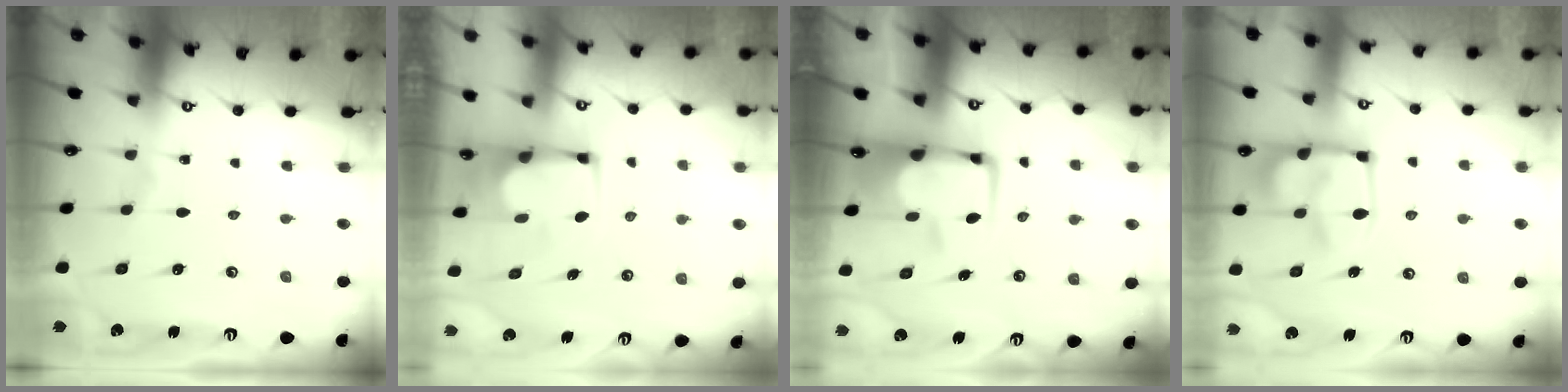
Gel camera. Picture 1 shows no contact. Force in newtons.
{"total": 2.4, "press": 2.4, "slide": 0.2}
{"total": 7.6, "press": 7.4, "slide": 1.5}
{"total": 15.3, "press": 15.2, "slide": 1.2}